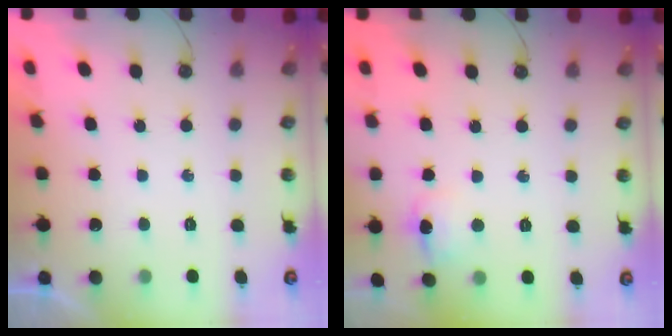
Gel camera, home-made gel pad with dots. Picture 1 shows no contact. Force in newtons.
{"total": 7.5, "press": 7.5, "slide": 0.7}